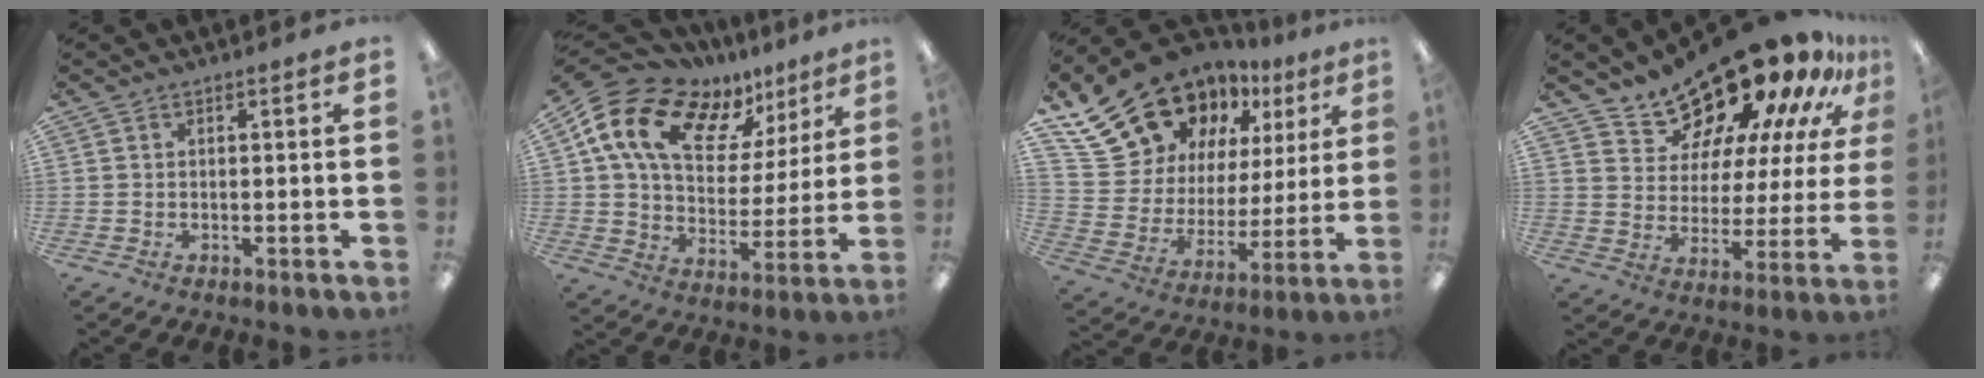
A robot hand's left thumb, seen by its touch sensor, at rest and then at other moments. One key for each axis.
{"total": 17.0, "fx": 10.5, "fy": 9.9, "fz": 9.0, "tx": -0.176, "ty": -0.050, "tz": 0.194}
{"total": 20.2, "fx": 15.2, "fy": 11.2, "fz": 7.1, "tx": -0.149, "ty": -0.099, "tz": 0.289}
{"total": 20.0, "fx": 17.2, "fy": 7.2, "fz": 7.1, "tx": -0.110, "ty": -0.138, "tz": 0.298}